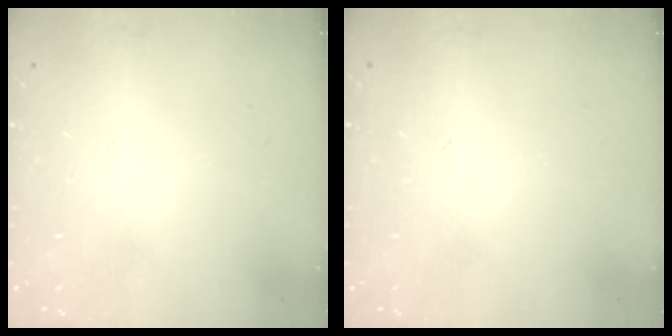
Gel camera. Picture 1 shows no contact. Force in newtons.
{"total": 0.0}